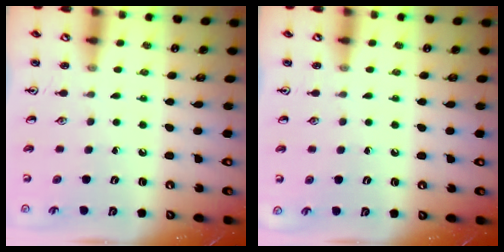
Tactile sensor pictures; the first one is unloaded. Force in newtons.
{"total": 0.0}